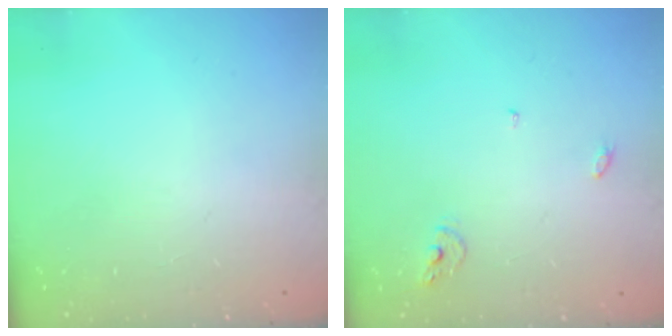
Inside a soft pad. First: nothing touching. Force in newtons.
{"total": 5.2, "press": 5.2, "slide": 0.4}